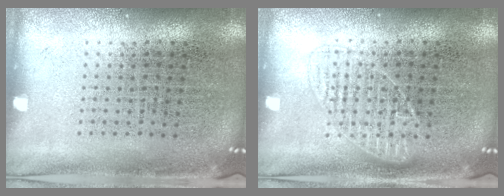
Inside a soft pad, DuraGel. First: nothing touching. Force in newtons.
{"total": 2.0, "press": 2.0, "slide": 0.4}